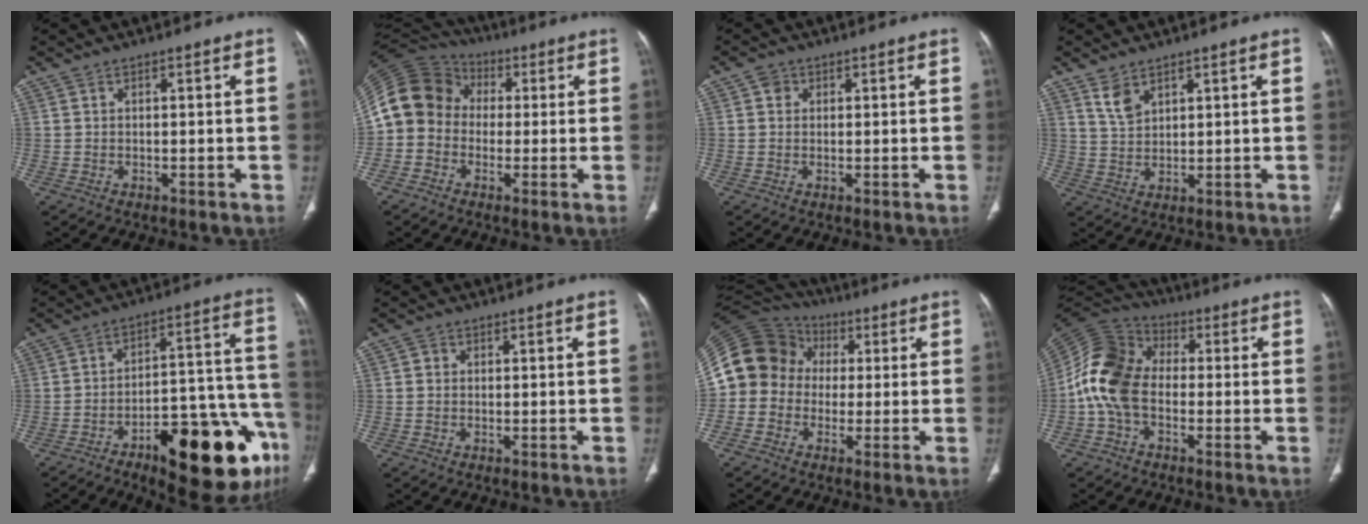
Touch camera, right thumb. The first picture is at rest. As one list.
[{"total": 13.5, "force": [-0.1, 11.7, 6.8], "torque": [-0.126, 0.040, -0.017]}, {"total": 1.8, "force": [0.6, 1.6, 0.6], "torque": [0.001, 0.001, 0.004]}, {"total": 4.1, "force": [2.8, 2.1, 2.1], "torque": [-0.032, -0.016, 0.065]}, {"total": 25.5, "force": [-13.0, 8.8, 20.1], "torque": [-0.208, 0.076, -0.179]}, {"total": 1.3, "force": [0.2, 1.2, 0.3], "torque": [0.000, 0.002, 0.003]}, {"total": 15.7, "force": [0.6, 13.9, 7.2], "torque": [-0.136, 0.047, 0.004]}, {"total": 13.0, "force": [-1.6, 9.1, 9.1], "torque": [-0.176, 0.032, -0.045]}]